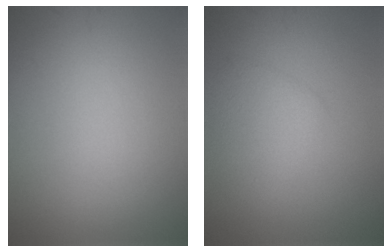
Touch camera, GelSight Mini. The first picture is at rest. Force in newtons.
{"total": 2.6, "press": 2.6, "slide": 0.3}